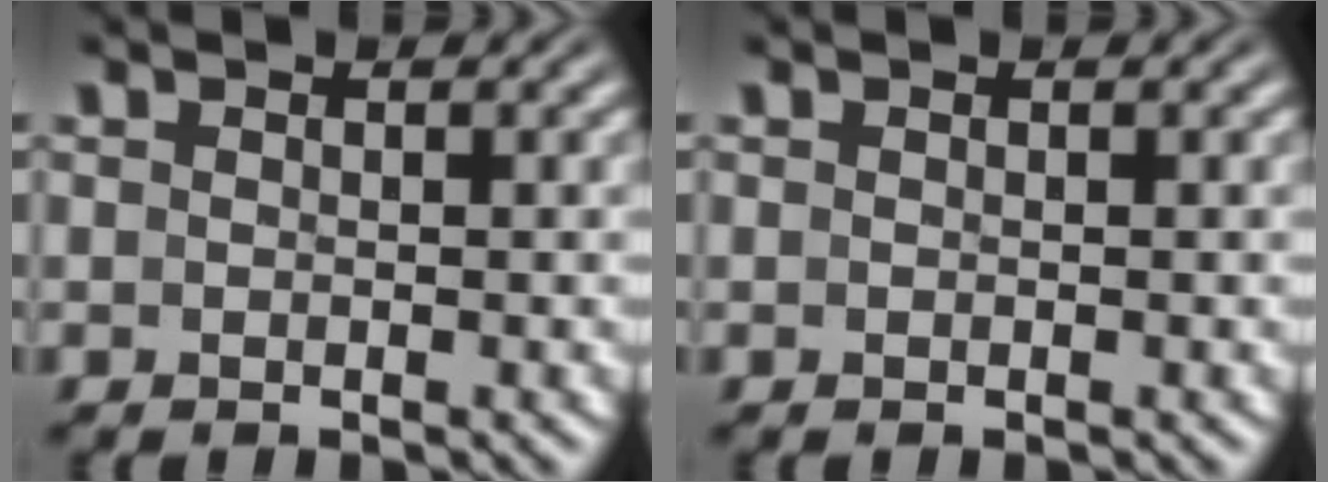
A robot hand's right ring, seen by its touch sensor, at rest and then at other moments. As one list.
[{"total": 0.0}]